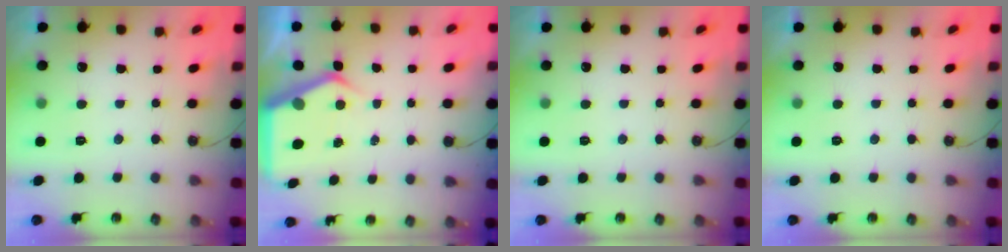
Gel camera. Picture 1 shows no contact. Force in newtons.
{"total": 4.6, "press": 4.5, "slide": 0.5}
{"total": 0.0}
{"total": 0.0}